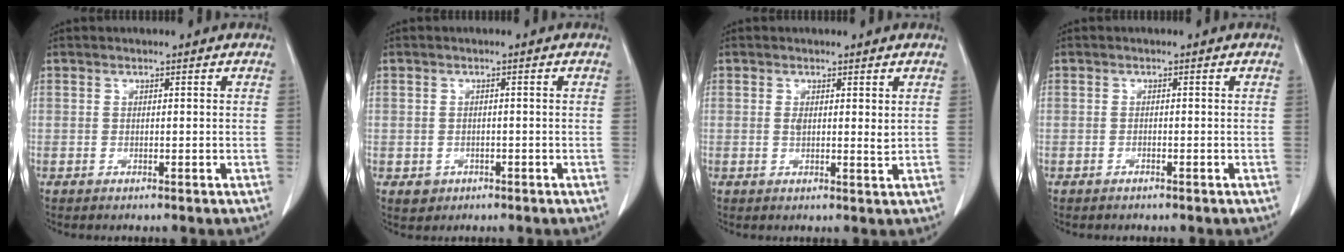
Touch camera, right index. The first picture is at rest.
{"total": 2.1, "force": [-0.8, 2.0, 0.2], "torque": [0.003, 0.008, -0.005]}
{"total": 1.0, "force": [0.2, 0.4, 0.9], "torque": [-0.014, -0.002, 0.002]}
{"total": 0.5, "force": [-0.4, 0.3, 0.0], "torque": [-0.003, 0.001, -0.007]}